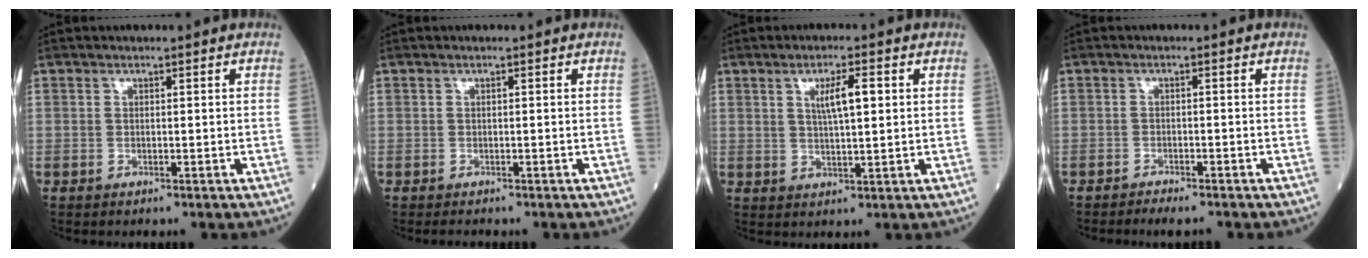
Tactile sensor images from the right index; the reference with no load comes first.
{"total": 0.8, "force": [-0.6, 0.1, 0.4], "torque": [-0.008, -0.002, -0.009]}
{"total": 4.9, "force": [1.5, 0.7, 4.6], "torque": [-0.082, 0.003, 0.026]}
{"total": 3.3, "force": [-2.9, 0.5, 1.5], "torque": [-0.019, -0.004, -0.041]}